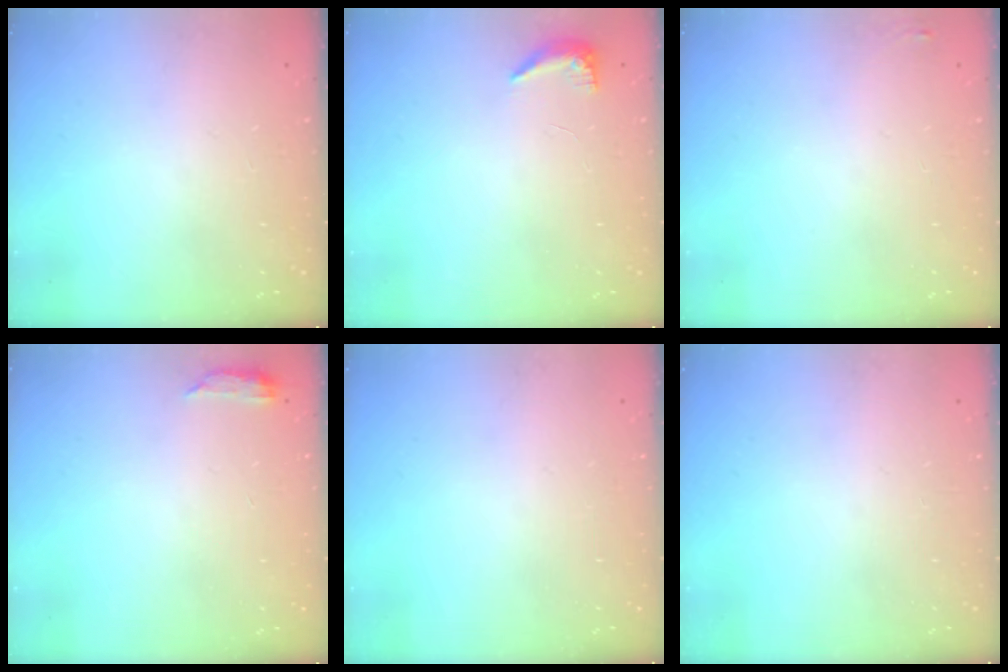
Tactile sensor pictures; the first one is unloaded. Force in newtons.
{"total": 8.5, "press": 5.7, "slide": 6.3}
{"total": 8.1, "press": 2.7, "slide": 7.7}
{"total": 3.4, "press": 3.3, "slide": 0.5}
{"total": 0.0}
{"total": 0.0}